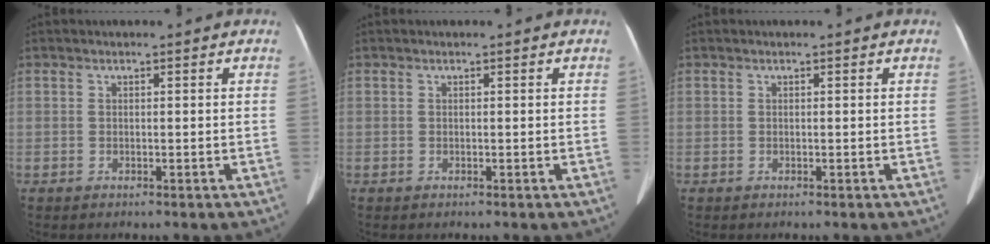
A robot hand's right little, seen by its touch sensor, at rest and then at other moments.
{"total": 0.0}
{"total": 0.0}